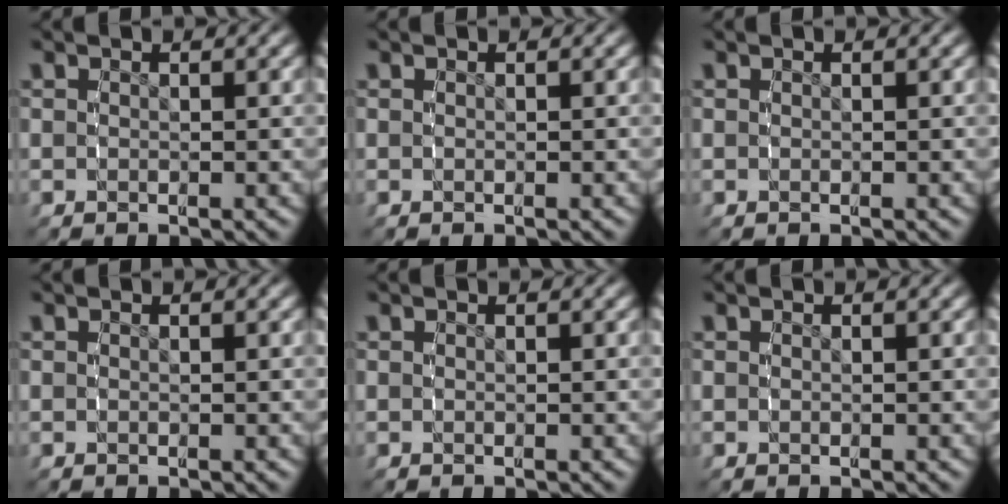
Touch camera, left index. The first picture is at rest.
{"total": 0.0}
{"total": 0.0}
{"total": 0.0}
{"total": 0.0}
{"total": 0.0}